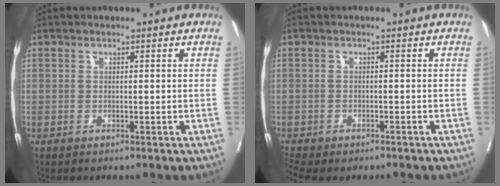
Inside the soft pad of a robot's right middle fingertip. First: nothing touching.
{"total": 7.6, "force": [-5.8, 3.5, 3.4], "torque": [-0.073, 0.002, -0.081]}